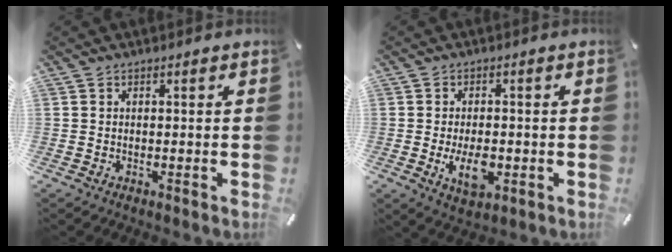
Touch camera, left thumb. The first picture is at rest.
{"total": 7.0, "force": [-1.8, 4.0, 5.5], "torque": [-0.106, 0.000, -0.032]}